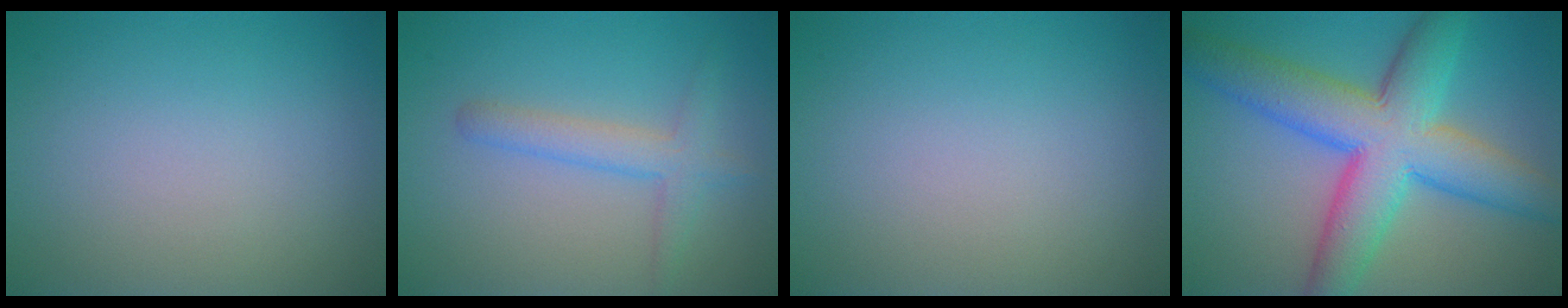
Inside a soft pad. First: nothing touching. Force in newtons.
{"total": 2.8, "press": 2.8, "slide": 0.2}
{"total": 0.0}
{"total": 10.2, "press": 10.2, "slide": 0.2}